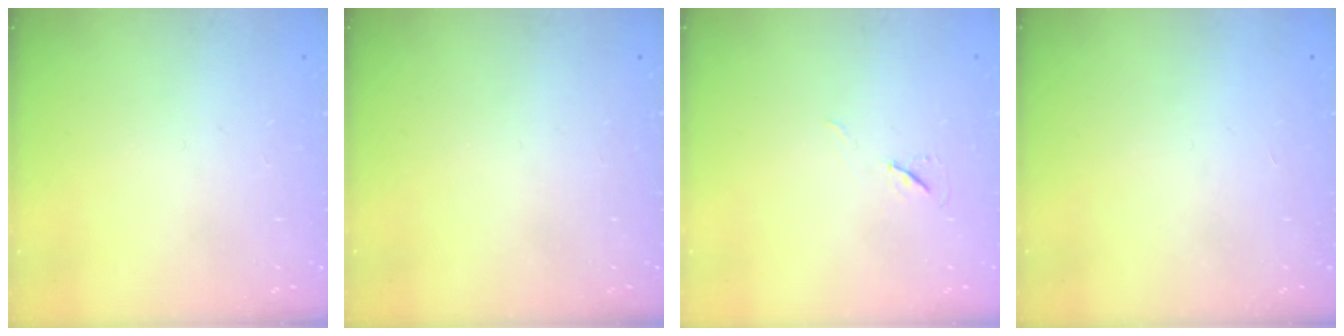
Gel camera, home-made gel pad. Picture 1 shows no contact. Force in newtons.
{"total": 0.0}
{"total": 6.4, "press": 5.8, "slide": 2.5}
{"total": 1.5, "press": 1.5, "slide": 0.1}